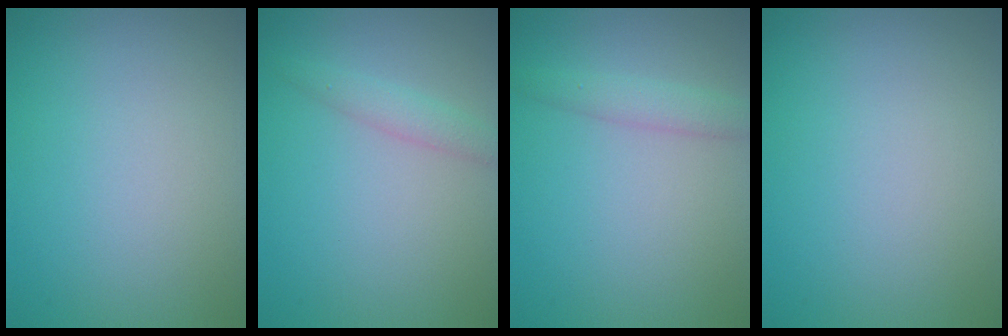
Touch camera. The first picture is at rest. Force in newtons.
{"total": 1.6, "press": 1.6, "slide": 0.1}
{"total": 1.8, "press": 1.8, "slide": 0.1}
{"total": 0.0}